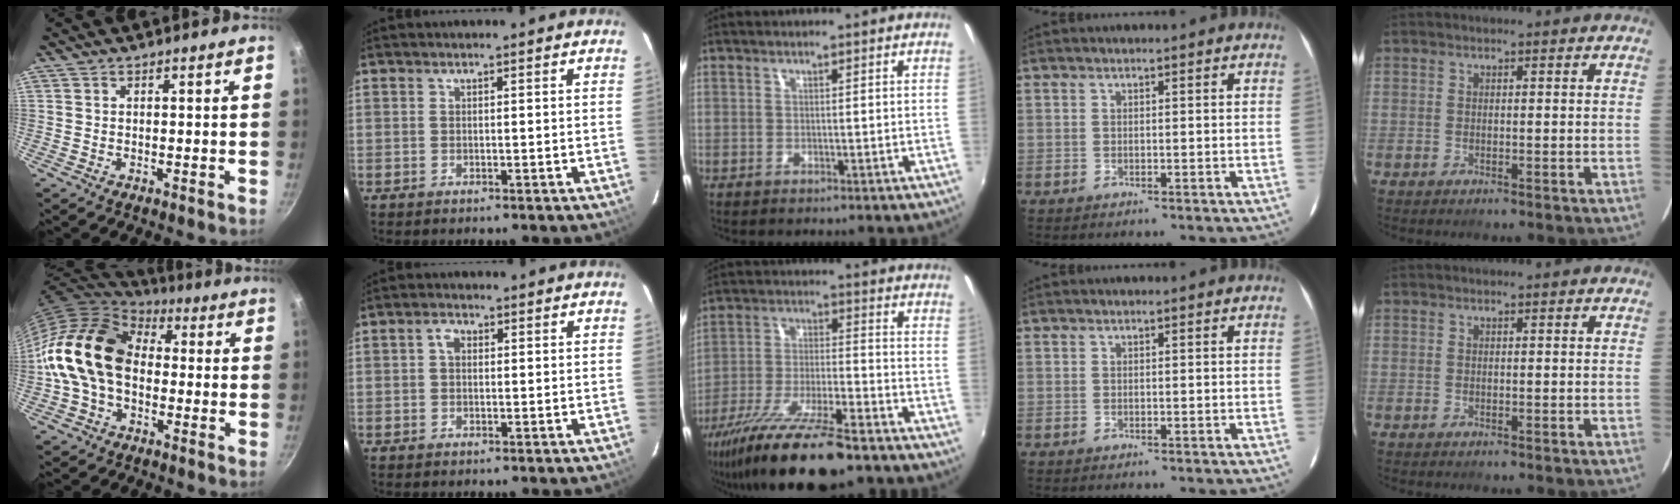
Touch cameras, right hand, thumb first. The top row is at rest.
{"thumb": {"total": 17.9, "force": [-0.2, 12.8, 12.6], "torque": [-0.208, 0.041, -0.019]}, "index": {"total": 1.9, "force": [0.3, 1.4, 1.2], "torque": [-0.022, 0.008, 0.002]}, "middle": {"total": 19.4, "force": [-14.6, 4.0, 12.1], "torque": [-0.232, -0.041, -0.249]}}